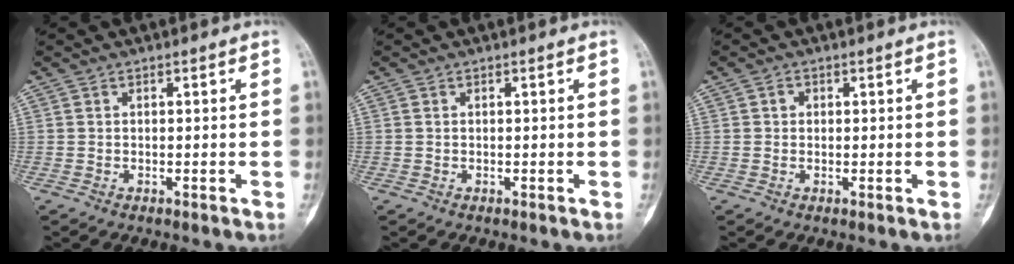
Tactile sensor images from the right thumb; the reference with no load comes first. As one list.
[{"total": 0.0}, {"total": 1.1, "force": [0.3, 1.0, 0.4], "torque": [0.001, 0.002, 0.003]}]